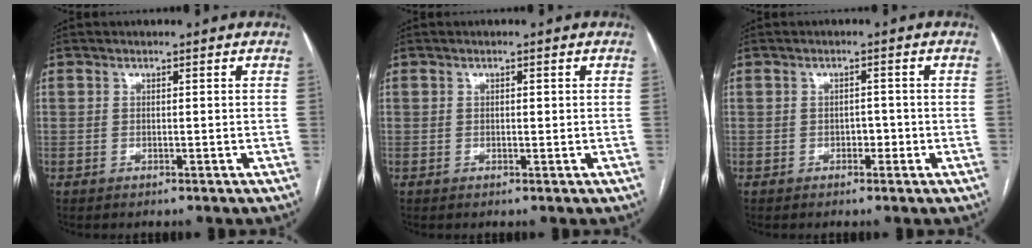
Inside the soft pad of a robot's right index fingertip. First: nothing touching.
{"total": 0.7, "force": [0.1, 0.3, 0.6], "torque": [-0.011, 0.000, 0.002]}
{"total": 1.6, "force": [-0.6, 1.1, 1.1], "torque": [-0.013, 0.005, -0.008]}